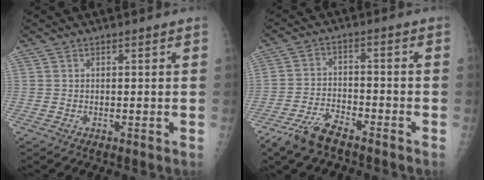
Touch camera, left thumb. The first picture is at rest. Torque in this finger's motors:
{"motor_torque": [0.56, 0.44, 0.45, 0.46, 0.12]}